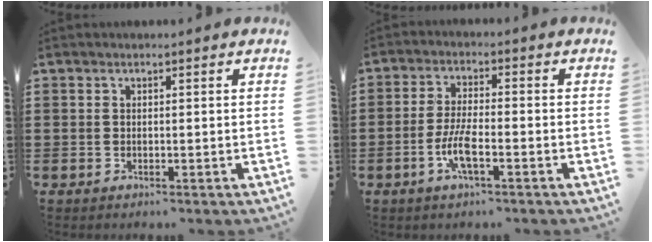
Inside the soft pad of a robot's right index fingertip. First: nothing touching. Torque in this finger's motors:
{"motor_torque": [2.14, 0.00, 0.17, 0.10]}